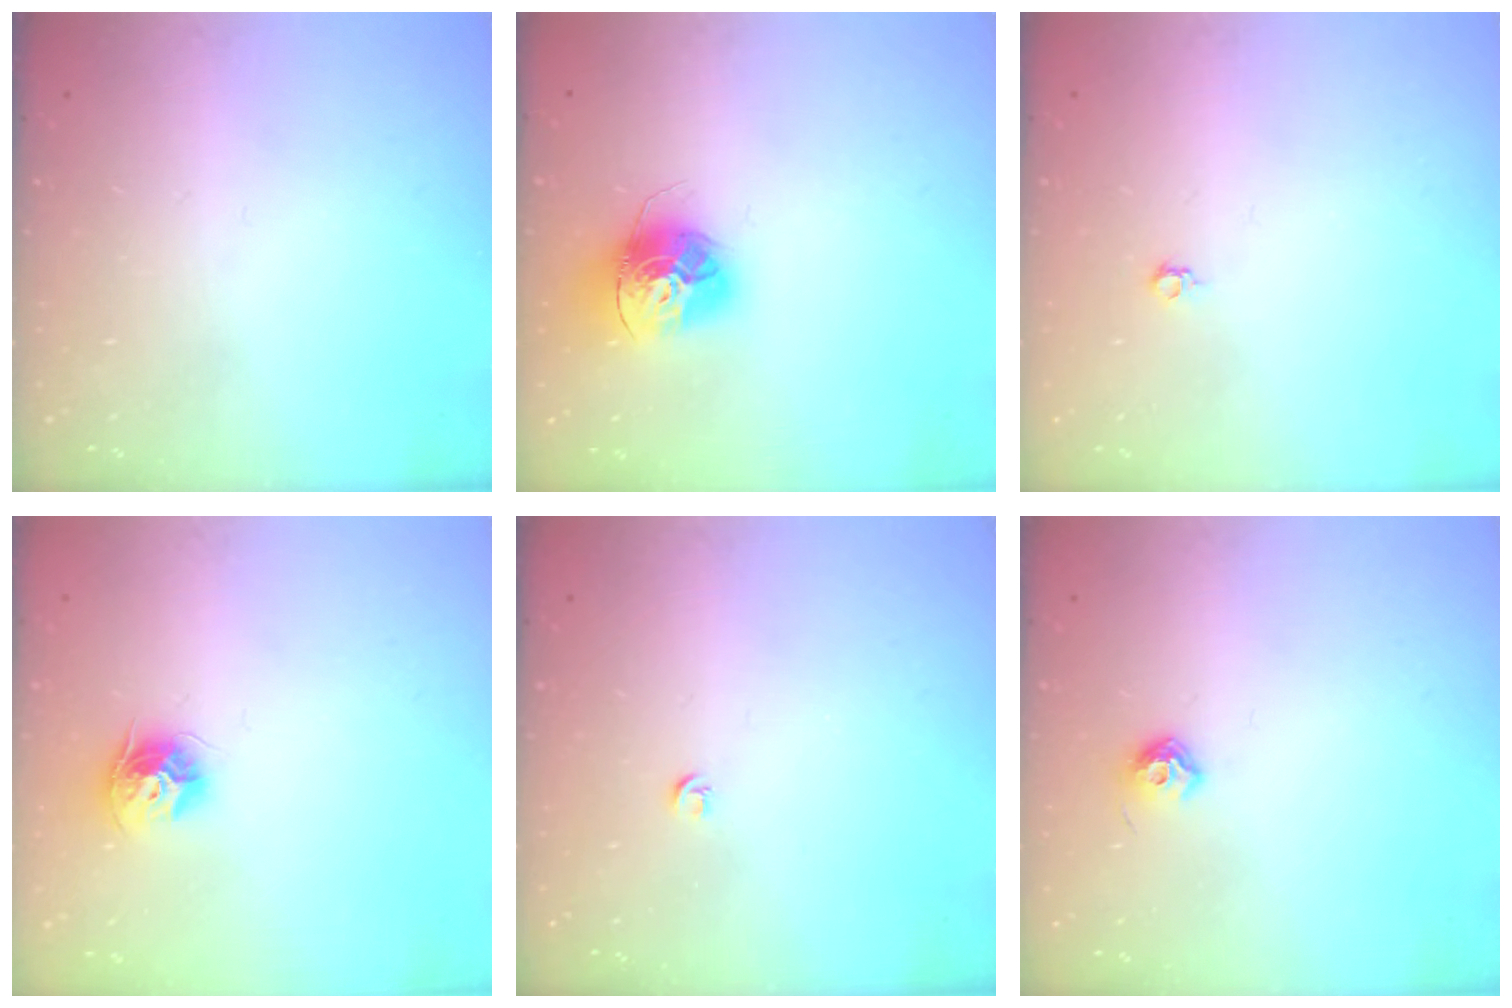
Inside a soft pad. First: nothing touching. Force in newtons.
{"total": 14.8, "press": 14.7, "slide": 1.4}
{"total": 3.5, "press": 3.4, "slide": 0.6}
{"total": 9.5, "press": 9.5, "slide": 0.3}
{"total": 3.4, "press": 3.4, "slide": 0.5}
{"total": 6.4, "press": 6.3, "slide": 1.1}